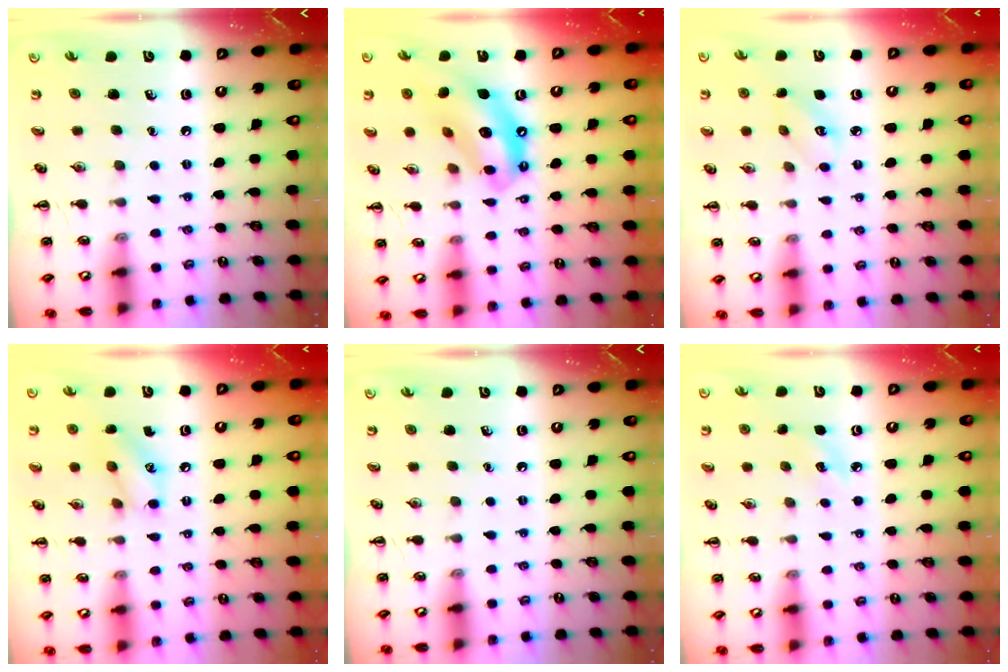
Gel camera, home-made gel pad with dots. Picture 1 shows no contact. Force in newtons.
{"total": 13.7, "press": 13.3, "slide": 3.5}
{"total": 3.4, "press": 3.3, "slide": 0.9}
{"total": 10.3, "press": 10.1, "slide": 1.7}
{"total": 0.0}
{"total": 5.0, "press": 4.8, "slide": 1.5}